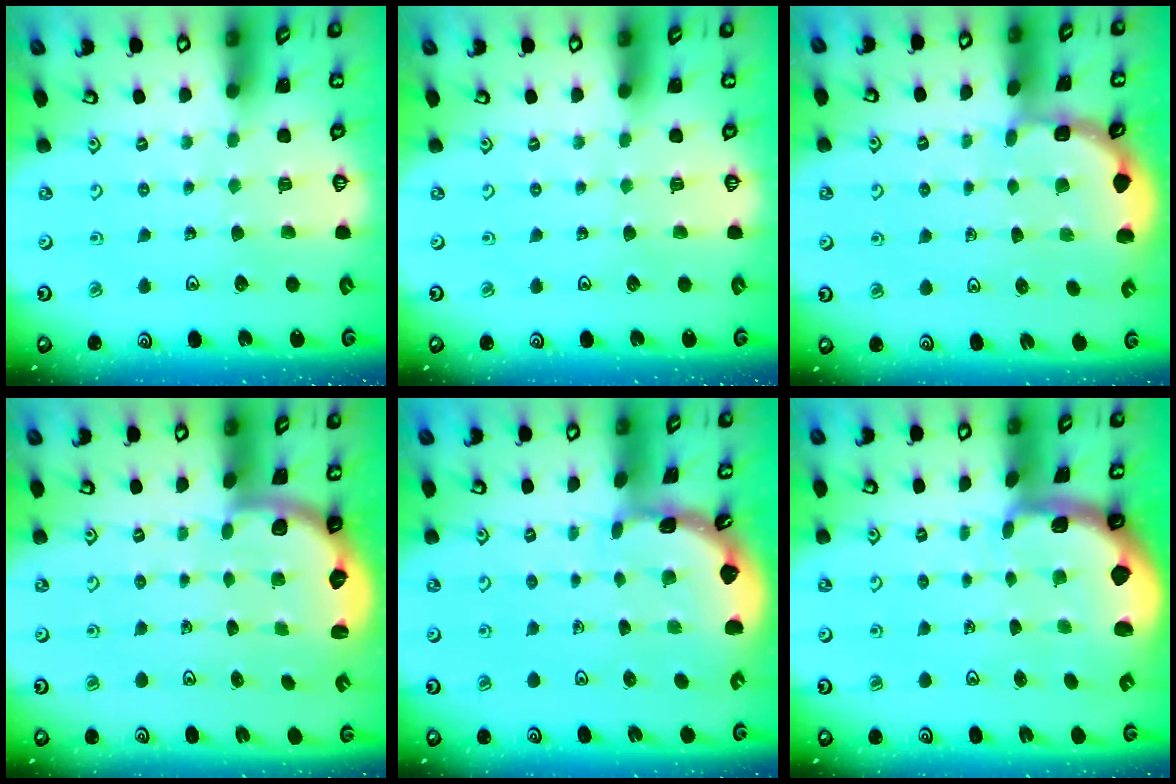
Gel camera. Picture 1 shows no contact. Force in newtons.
{"total": 0.0}
{"total": 2.0, "press": 2.0, "slide": 0.1}
{"total": 2.4, "press": 2.1, "slide": 1.2}
{"total": 1.8, "press": 1.8, "slide": 0.2}
{"total": 1.7, "press": 1.6, "slide": 0.4}